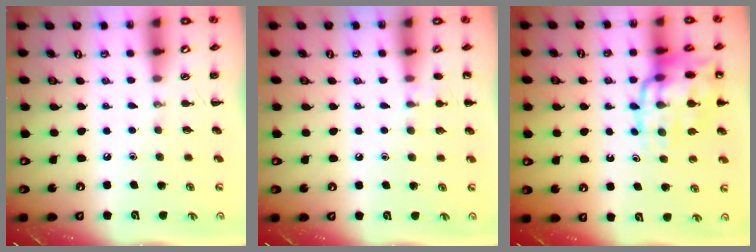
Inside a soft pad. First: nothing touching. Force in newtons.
{"total": 6.8, "press": 6.6, "slide": 1.8}
{"total": 17.7, "press": 17.5, "slide": 2.2}